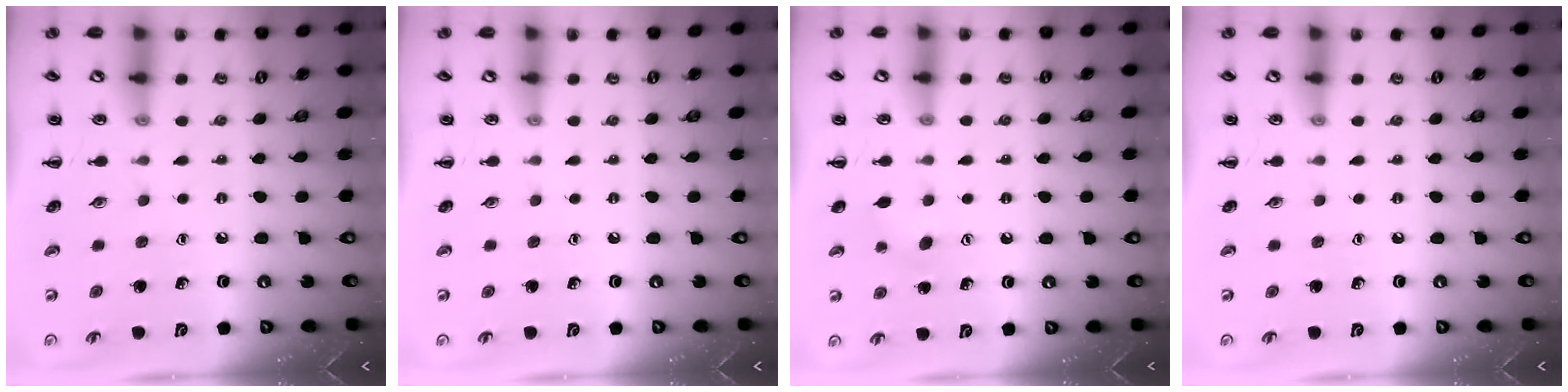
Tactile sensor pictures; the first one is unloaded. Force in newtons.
{"total": 0.0}
{"total": 4.6, "press": 4.5, "slide": 1.2}
{"total": 0.0}